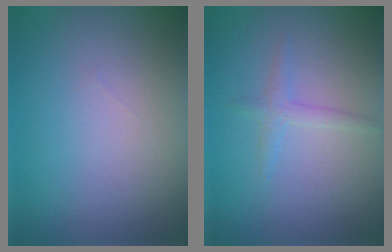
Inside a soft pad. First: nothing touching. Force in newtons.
{"total": 1.3, "press": 1.3, "slide": 0.1}